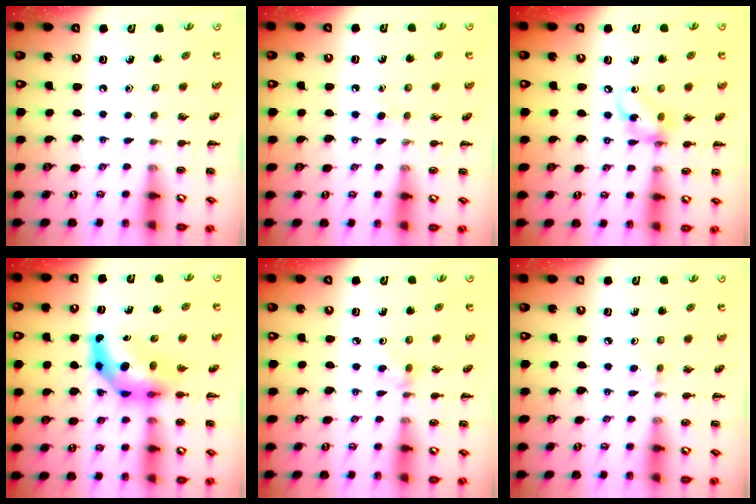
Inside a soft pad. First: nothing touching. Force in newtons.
{"total": 2.5, "press": 2.3, "slide": 1.0}
{"total": 8.3, "press": 8.2, "slide": 1.5}
{"total": 8.9, "press": 8.4, "slide": 2.8}
{"total": 3.3, "press": 3.0, "slide": 1.2}
{"total": 2.0, "press": 1.7, "slide": 1.0}